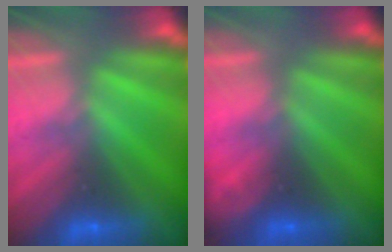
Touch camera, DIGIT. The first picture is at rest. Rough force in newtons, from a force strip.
{"total": 1.8}